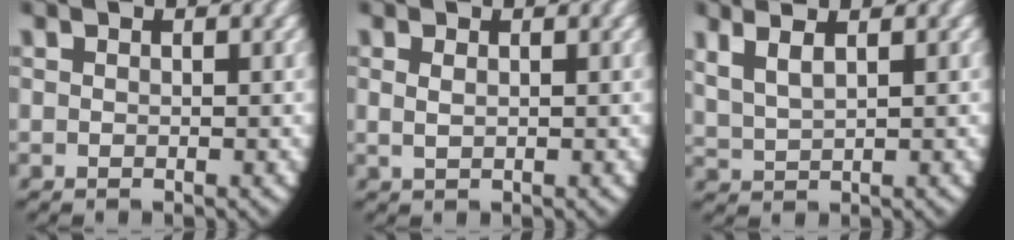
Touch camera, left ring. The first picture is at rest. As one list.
[{"total": 0.7, "force": [0.3, 0.1, 0.6], "torque": [-0.018, -0.009, 0.015]}, {"total": 3.9, "force": [2.1, 2.3, 2.4], "torque": [-0.057, 0.007, 0.041]}]